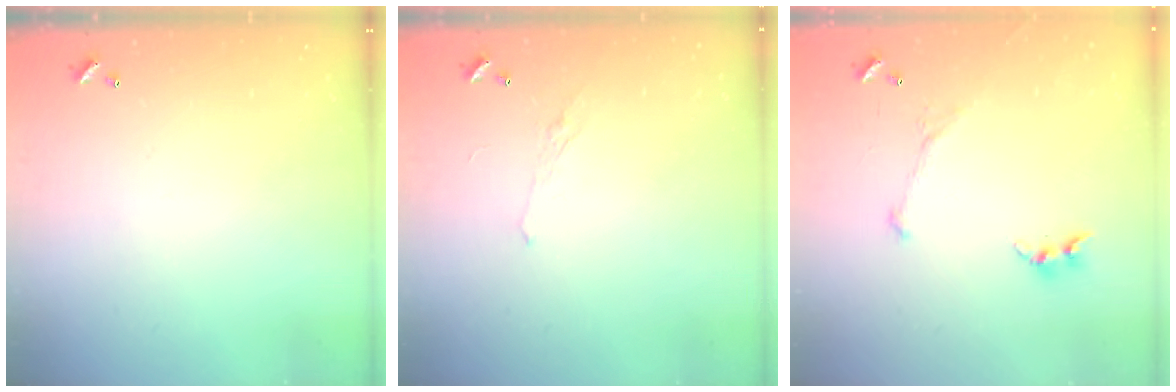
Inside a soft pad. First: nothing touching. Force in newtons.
{"total": 1.1, "press": 0.8, "slide": 0.7}
{"total": 3.8, "press": 3.7, "slide": 0.9}